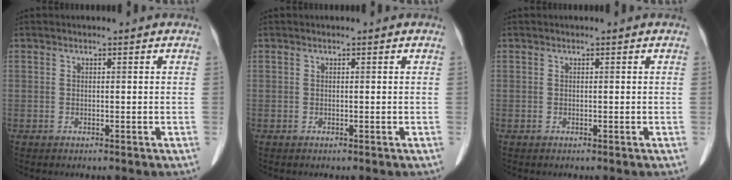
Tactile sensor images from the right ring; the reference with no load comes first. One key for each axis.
{"total": 0.0}
{"total": 0.0}